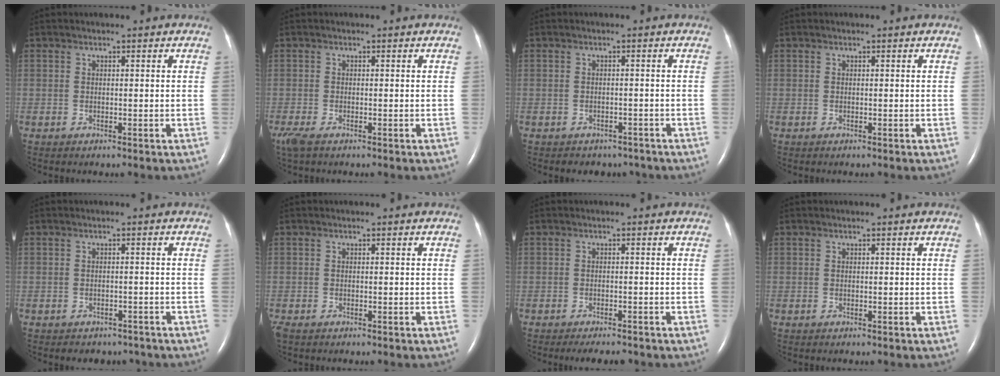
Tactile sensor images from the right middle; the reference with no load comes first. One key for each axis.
{"total": 3.6, "fx": -2.4, "fy": 1.3, "fz": 2.4, "tx": -0.061, "ty": -0.014, "tz": -0.043}
{"total": 4.6, "fx": -3.9, "fy": 2.4, "fz": 0.4, "tx": -0.005, "ty": 0.010, "tz": -0.041}
{"total": 0.0}
{"total": 4.5, "fx": -3.9, "fy": 2.2, "fz": 0.4, "tx": -0.005, "ty": 0.010, "tz": -0.041}
{"total": 1.2, "fx": -0.9, "fy": 0.6, "fz": 0.6, "tx": -0.016, "ty": -0.003, "tz": -0.013}
{"total": 4.3, "fx": -3.8, "fy": 1.0, "fz": 1.8, "tx": -0.021, "ty": -0.005, "tz": -0.050}
{"total": 0.0}